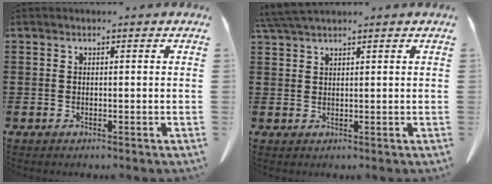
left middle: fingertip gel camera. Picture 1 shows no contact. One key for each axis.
{"total": 3.1, "fx": 2.6, "fy": 0.1, "fz": 1.6, "tx": -0.039, "ty": 0.000, "tz": 0.051}